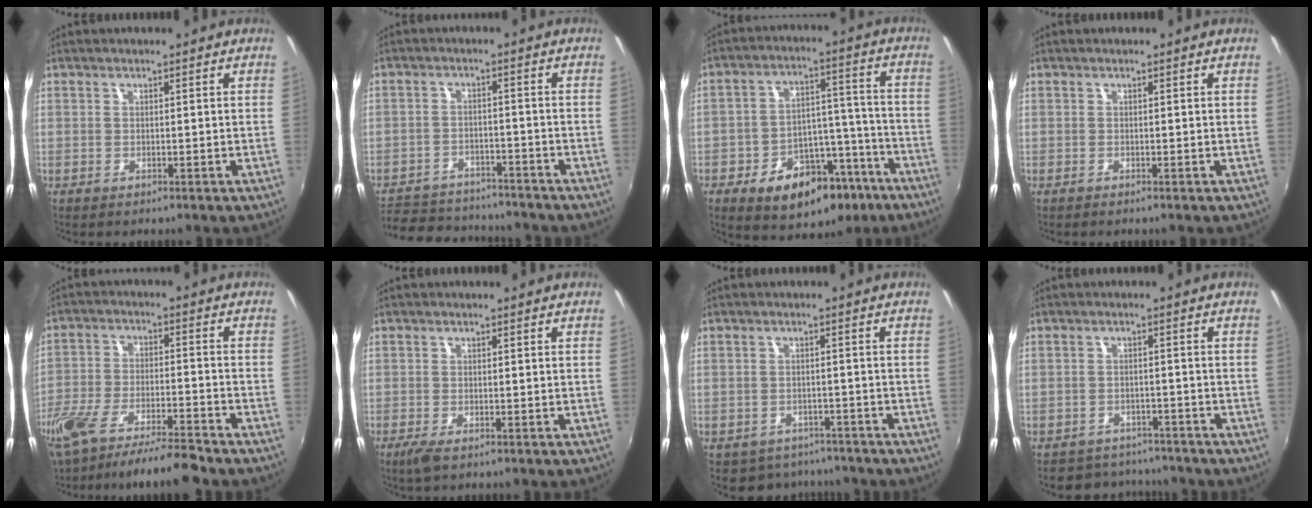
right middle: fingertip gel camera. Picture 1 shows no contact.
{"total": 15.7, "force": [-13.2, 6.6, 5.3], "torque": [-0.137, 0.011, -0.188]}
{"total": 17.7, "force": [-10.5, 10.9, 9.3], "torque": [-0.162, 0.034, -0.130]}
{"total": 0.0}
{"total": 13.8, "force": [-11.5, 1.7, 7.4], "torque": [-0.161, -0.029, -0.201]}
{"total": 2.5, "force": [-1.5, 0.7, 1.9], "torque": [-0.038, -0.011, -0.026]}
{"total": 6.6, "force": [-5.2, 3.9, 1.2], "torque": [-0.037, 0.002, -0.065]}
{"total": 7.4, "force": [-6.6, 3.4, 1.0], "torque": [-0.032, 0.012, -0.091]}